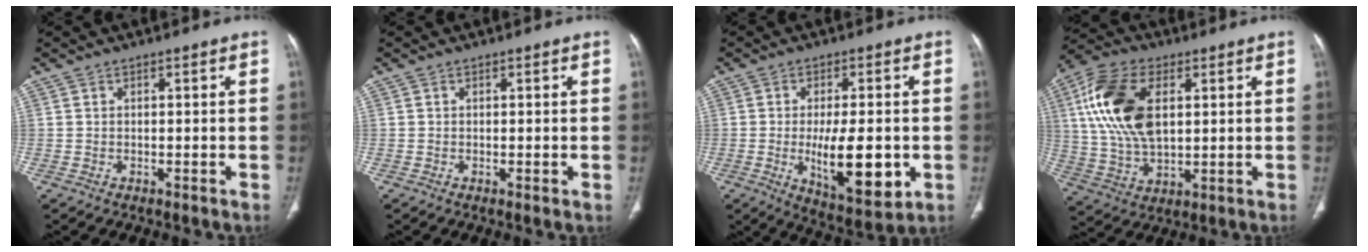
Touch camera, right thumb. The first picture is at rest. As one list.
[{"total": 0.7, "force": [-0.1, 0.1, 0.7], "torque": [-0.014, -0.003, -0.002]}, {"total": 14.3, "force": [-2.6, 5.5, 13.0], "torque": [-0.185, -0.017, -0.029]}, {"total": 17.0, "force": [4.2, 9.5, 13.4], "torque": [-0.267, 0.001, 0.081]}]